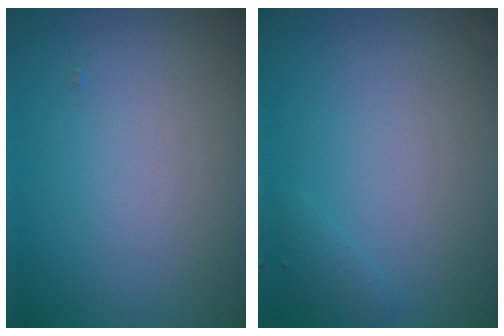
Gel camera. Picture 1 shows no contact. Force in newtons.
{"total": 0.8, "press": 0.8, "slide": 0.1}